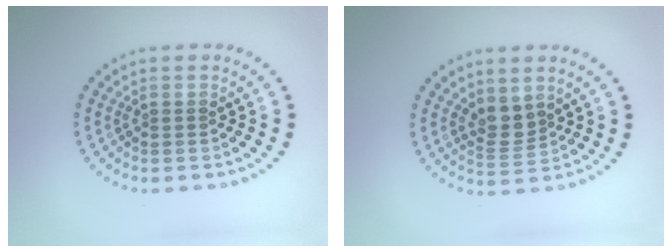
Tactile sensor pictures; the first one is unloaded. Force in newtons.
{"total": 2.5, "press": 2.1, "slide": 1.4}